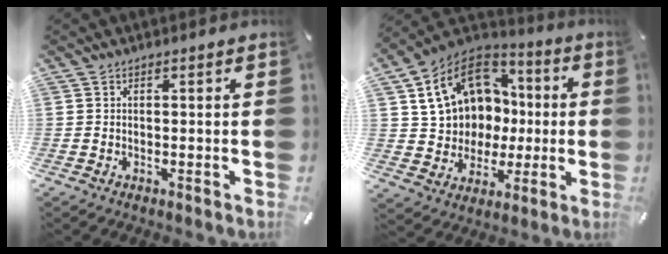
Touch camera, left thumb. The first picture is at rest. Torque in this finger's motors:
{"motor_torque": [2.44, 2.57, 0.52, -0.06, 0.45]}